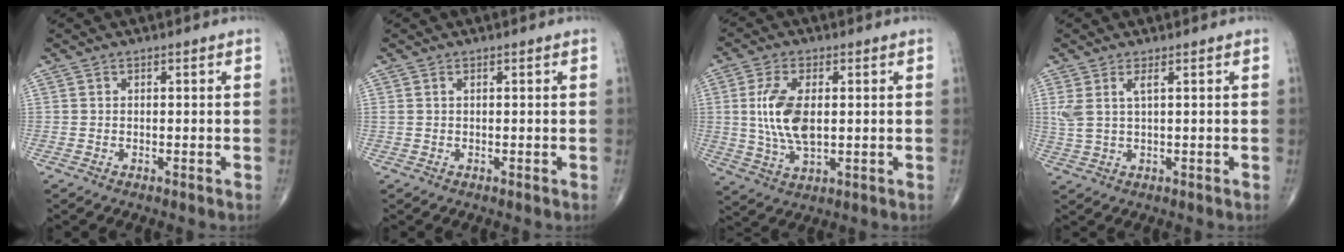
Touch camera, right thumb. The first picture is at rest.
{"total": 0.6, "force": [0.2, 0.2, 0.5], "torque": [-0.018, 0.010, 0.008]}
{"total": 10.3, "force": [1.0, 5.1, 8.9], "torque": [-0.184, -0.008, 0.023]}
{"total": 4.0, "force": [1.4, 1.1, 3.6], "torque": [-0.100, 0.000, 0.038]}